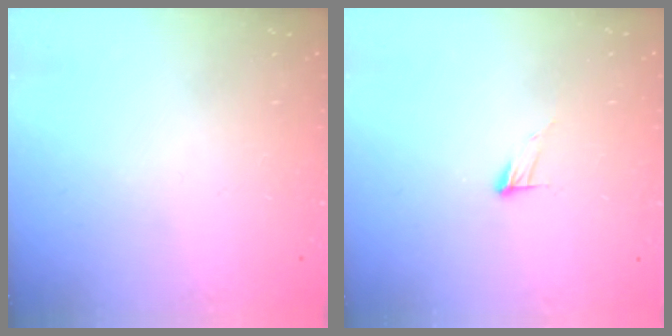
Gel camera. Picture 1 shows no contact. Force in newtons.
{"total": 5.2, "press": 5.1, "slide": 0.4}